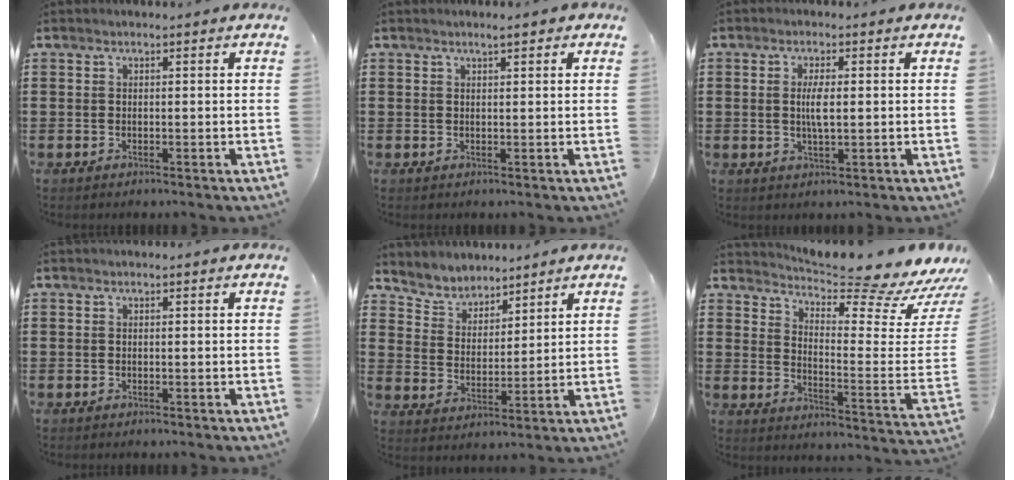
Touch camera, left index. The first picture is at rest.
{"total": 1.9, "force": [1.3, 0.3, 1.4], "torque": [-0.021, 0.000, 0.022]}
{"total": 3.4, "force": [0.3, 0.9, 3.2], "torque": [-0.071, -0.002, 0.002]}
{"total": 0.0}
{"total": 4.7, "force": [4.3, 1.7, -0.4], "torque": [-0.020, -0.018, 0.077]}
{"total": 7.3, "force": [6.5, 0.4, 3.4], "torque": [-0.068, -0.074, 0.103]}